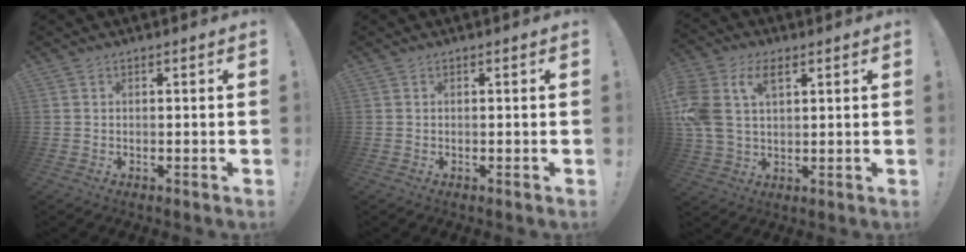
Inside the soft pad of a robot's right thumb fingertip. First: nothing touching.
{"total": 0.0}
{"total": 12.5, "force": [4.6, 7.9, 8.5], "torque": [-0.190, -0.010, 0.086]}